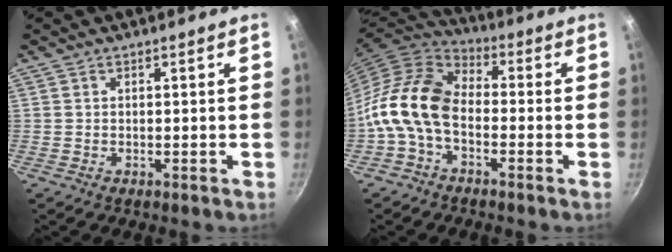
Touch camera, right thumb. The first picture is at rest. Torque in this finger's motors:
{"motor_torque": [2.02, 2.99, 1.36, -1.41, 0.67]}